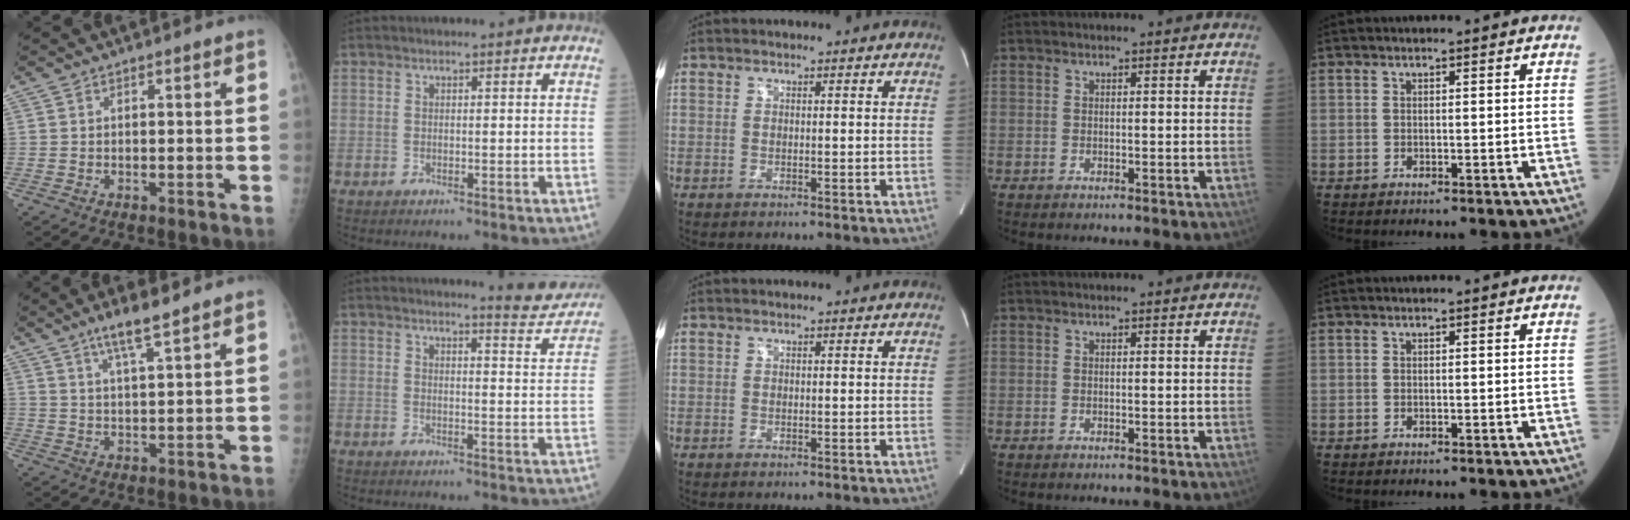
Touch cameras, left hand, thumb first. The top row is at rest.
{"thumb": {"total": 6.4, "force": [4.6, 0.6, 4.4], "torque": [-0.083, -0.025, 0.086]}, "index": {"total": 5.5, "force": [5.5, -0.2, 0.6], "torque": [-0.015, -0.035, 0.053]}}